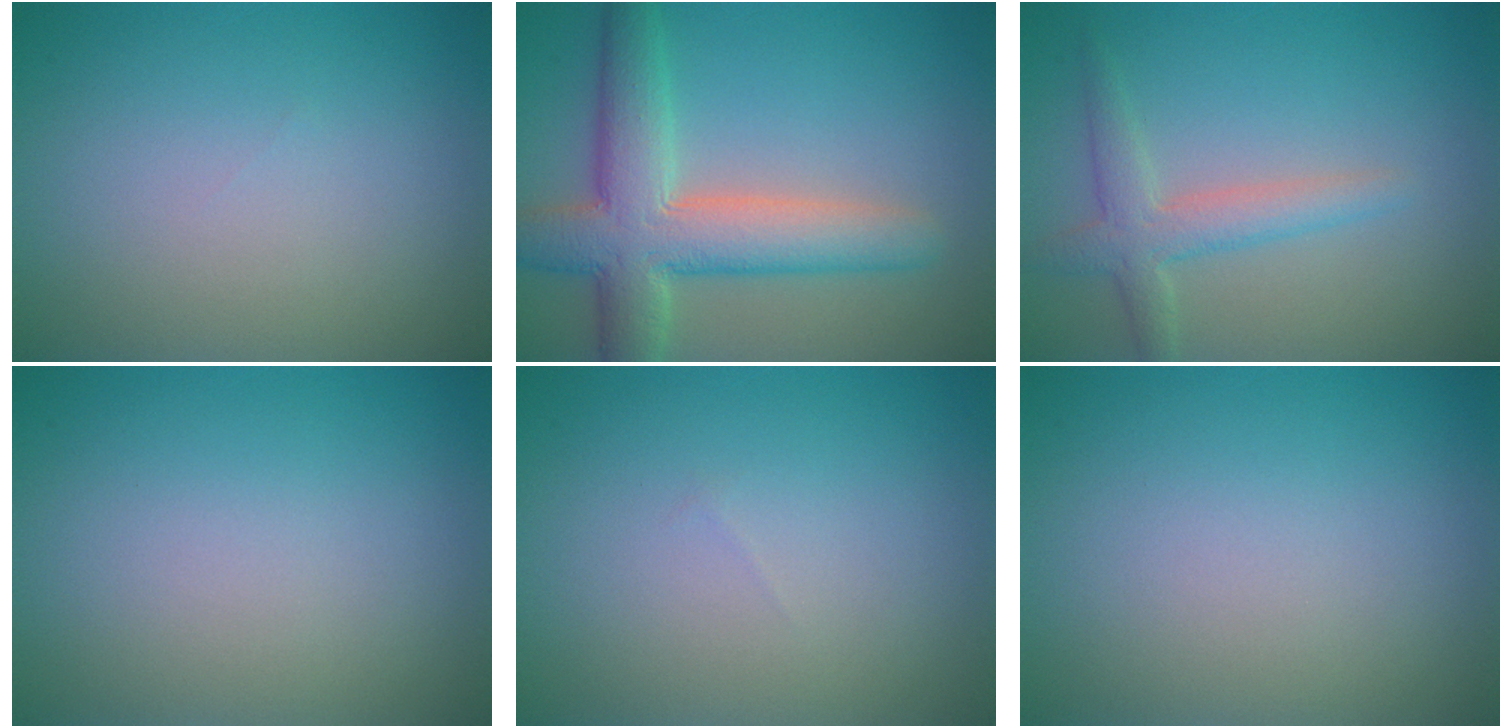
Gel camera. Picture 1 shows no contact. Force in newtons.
{"total": 7.8, "press": 7.8, "slide": 0.2}
{"total": 2.9, "press": 2.9, "slide": 0.1}
{"total": 0.0}
{"total": 0.0}
{"total": 0.0}